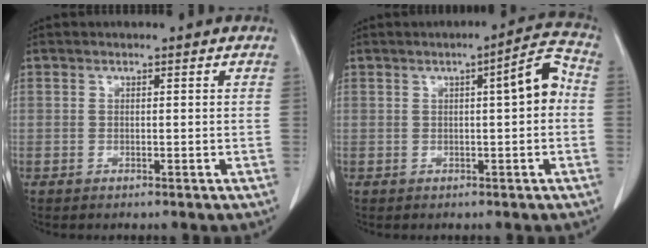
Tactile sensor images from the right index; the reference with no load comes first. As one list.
[{"total": 5.5, "force": [0.4, 0.8, 5.4], "torque": [-0.071, 0.017, 0.000]}]